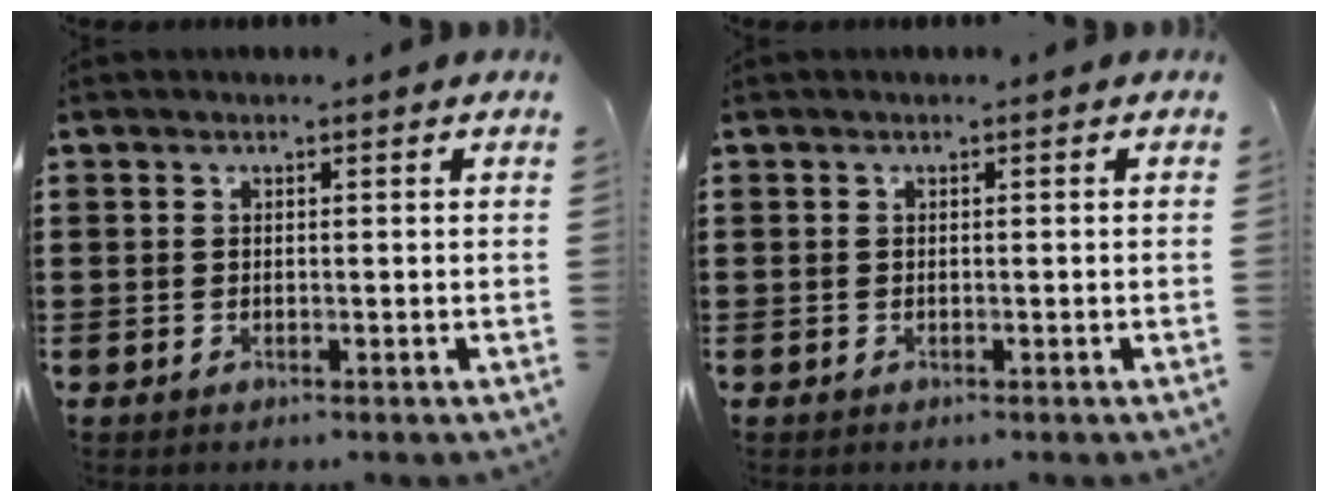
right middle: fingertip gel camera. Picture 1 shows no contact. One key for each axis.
{"total": 0.0}